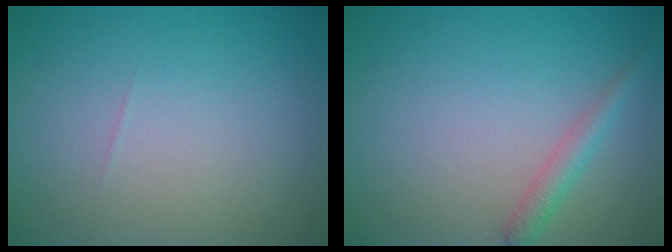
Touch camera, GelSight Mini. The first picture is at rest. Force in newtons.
{"total": 1.9, "press": 1.9, "slide": 0.1}